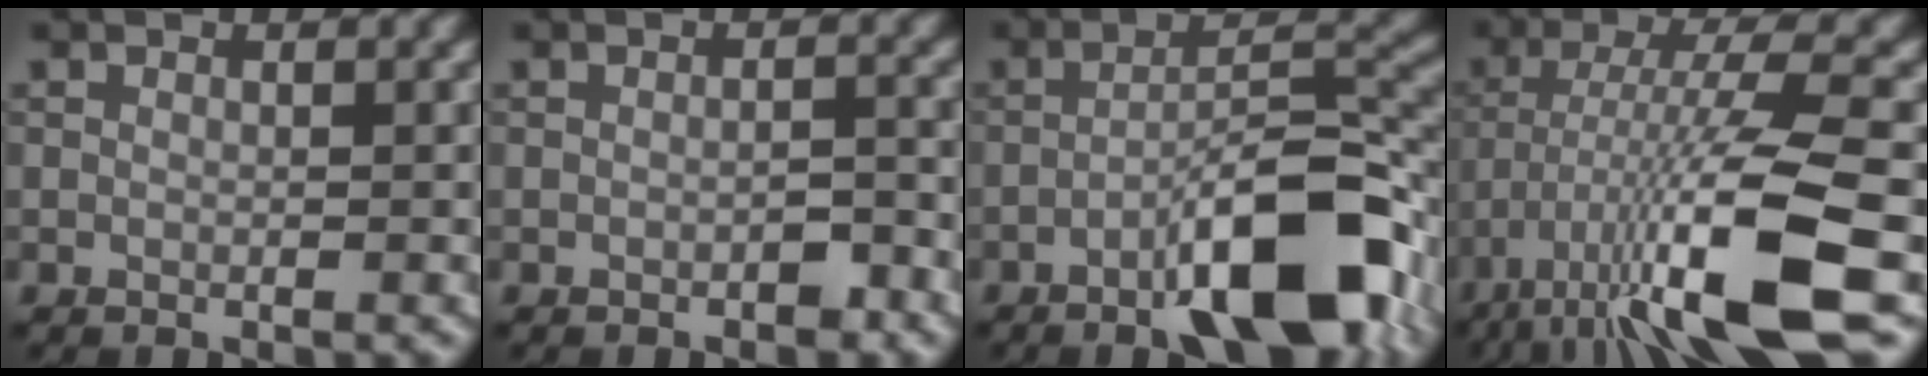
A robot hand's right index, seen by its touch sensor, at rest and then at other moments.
{"total": 1.4, "force": [-0.9, 0.4, 1.0], "torque": [-0.014, 0.004, -0.014]}
{"total": 10.7, "force": [-5.2, 3.0, 8.9], "torque": [-0.135, 0.013, -0.090]}
{"total": 11.6, "force": [-5.2, 2.1, 10.1], "torque": [-0.186, 0.002, -0.093]}